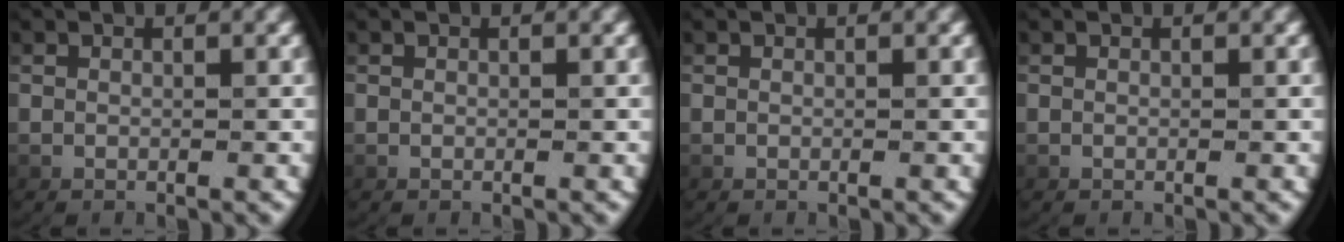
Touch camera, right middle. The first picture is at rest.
{"total": 0.0}
{"total": 0.0}
{"total": 0.0}